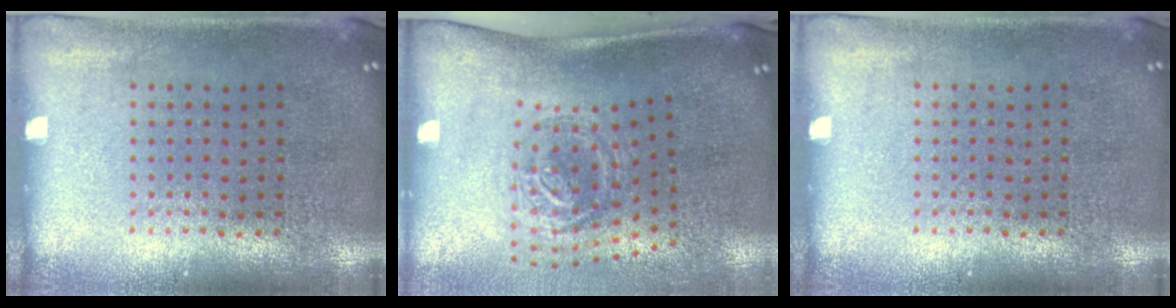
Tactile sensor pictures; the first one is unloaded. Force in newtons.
{"total": 1.9, "press": 1.2, "slide": 1.4}
{"total": 0.0}